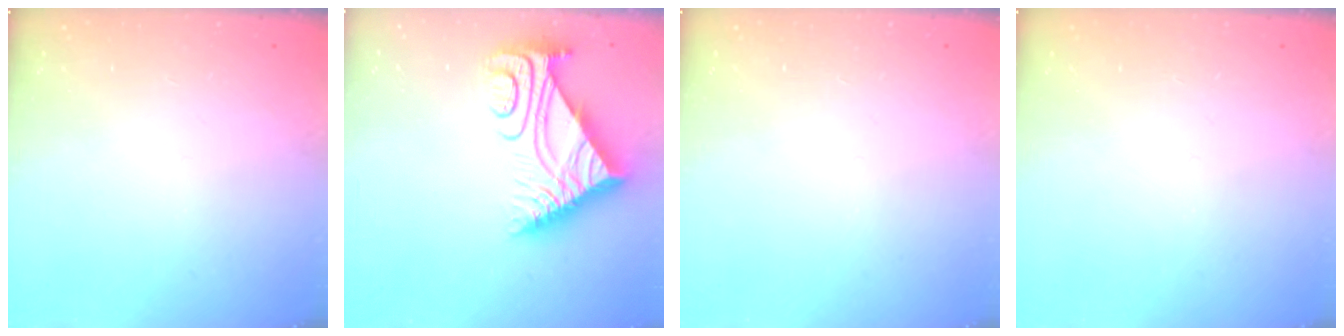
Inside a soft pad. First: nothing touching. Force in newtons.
{"total": 8.7, "press": 8.7, "slide": 0.5}
{"total": 0.0}
{"total": 0.0}